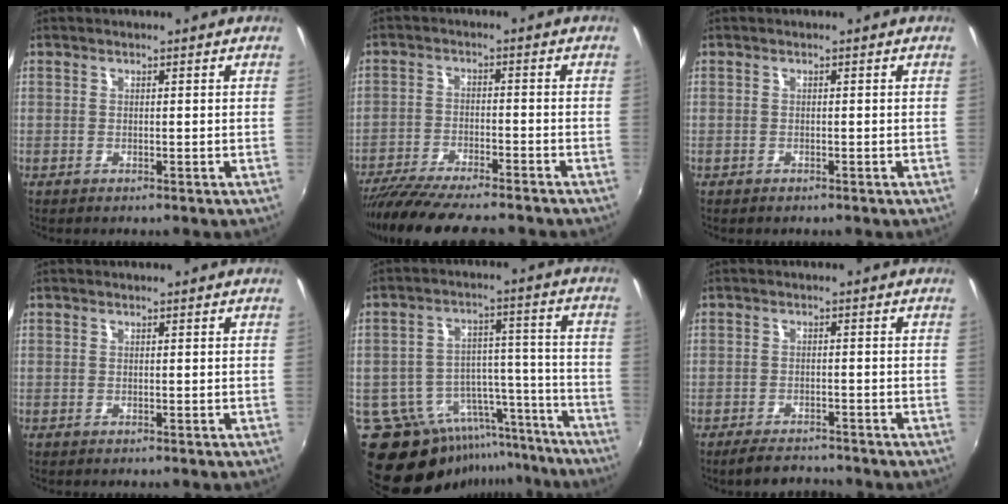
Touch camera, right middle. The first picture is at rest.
{"total": 13.9, "force": [-12.2, 1.7, 6.5], "torque": [-0.137, -0.033, -0.199]}
{"total": 0.5, "force": [-0.4, 0.3, 0.0], "torque": [-0.003, -0.003, -0.008]}
{"total": 0.0}
{"total": 17.9, "force": [-14.7, 8.4, 6.0], "torque": [-0.113, 0.031, -0.200]}
{"total": 5.0, "force": [-4.6, 1.3, 1.5], "torque": [-0.046, -0.008, -0.075]}